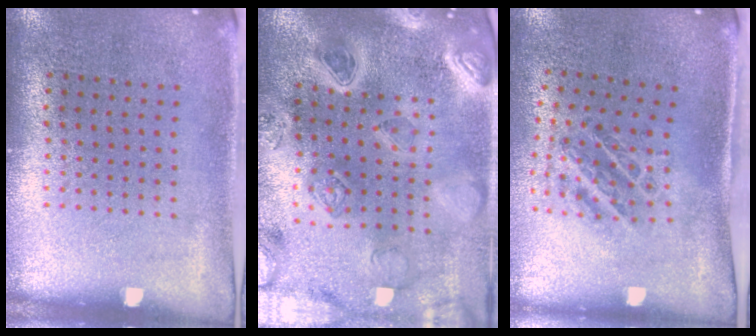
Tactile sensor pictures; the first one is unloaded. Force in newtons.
{"total": 5.0, "press": 4.2, "slide": 2.7}
{"total": 1.1, "press": 1.0, "slide": 0.3}